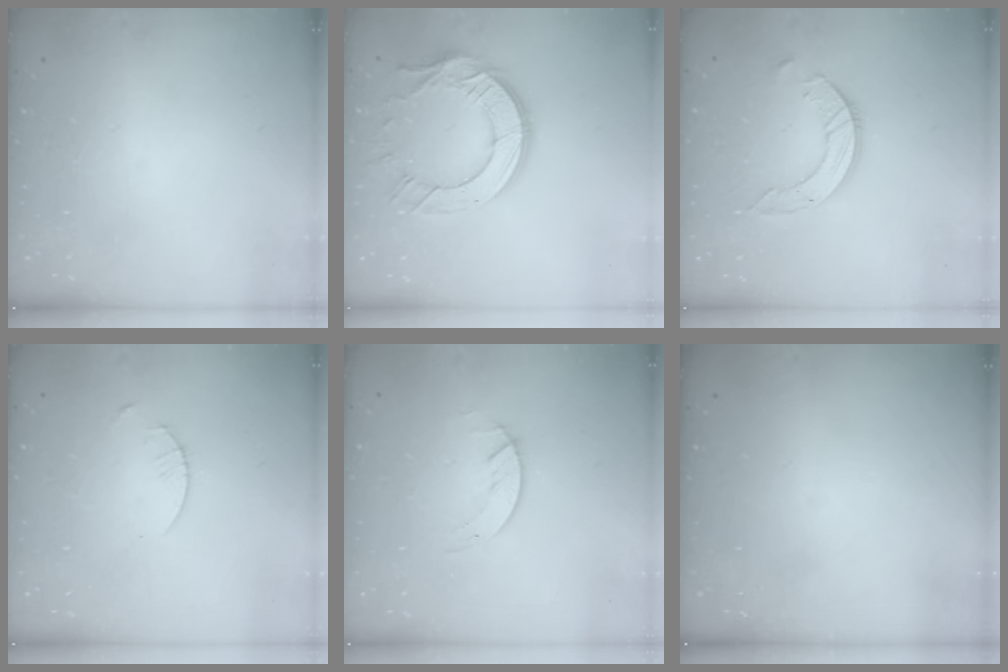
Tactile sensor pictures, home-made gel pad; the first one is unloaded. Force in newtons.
{"total": 14.7, "press": 14.6, "slide": 1.2}
{"total": 7.9, "press": 7.8, "slide": 0.7}
{"total": 1.3, "press": 1.3, "slide": 0.2}
{"total": 1.2, "press": 1.1, "slide": 0.2}
{"total": 0.0}